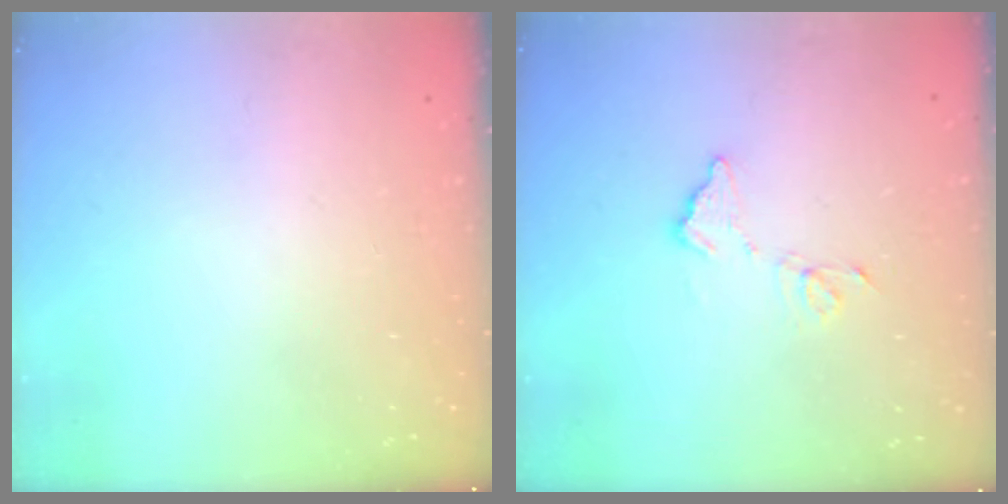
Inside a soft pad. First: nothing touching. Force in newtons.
{"total": 8.0, "press": 8.0, "slide": 0.4}